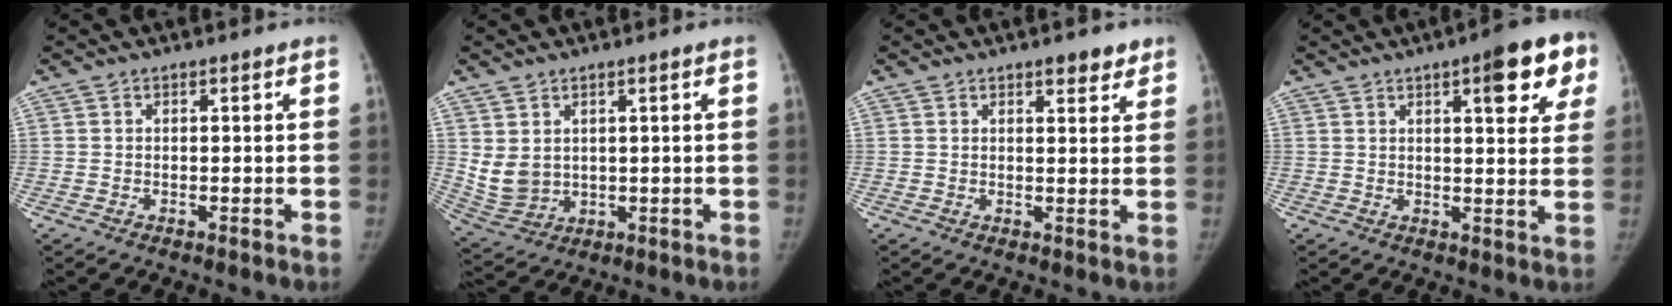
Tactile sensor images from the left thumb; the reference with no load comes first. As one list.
[{"total": 6.2, "force": [1.7, 4.8, 3.5], "torque": [-0.058, -0.014, 0.055]}, {"total": 3.5, "force": [2.5, 1.4, 1.9], "torque": [-0.007, -0.014, 0.032]}, {"total": 11.4, "force": [5.4, 3.7, 9.4], "torque": [-0.078, -0.013, 0.060]}]